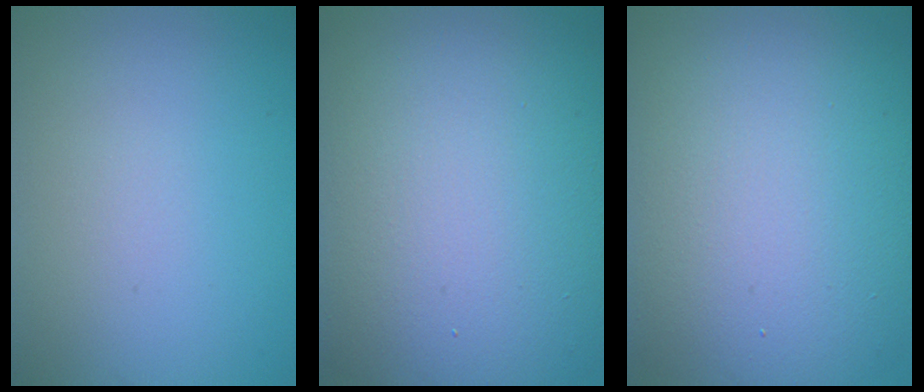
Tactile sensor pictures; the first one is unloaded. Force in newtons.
{"total": 19.1, "press": 19.1, "slide": 0.9}
{"total": 16.0, "press": 15.9, "slide": 0.8}